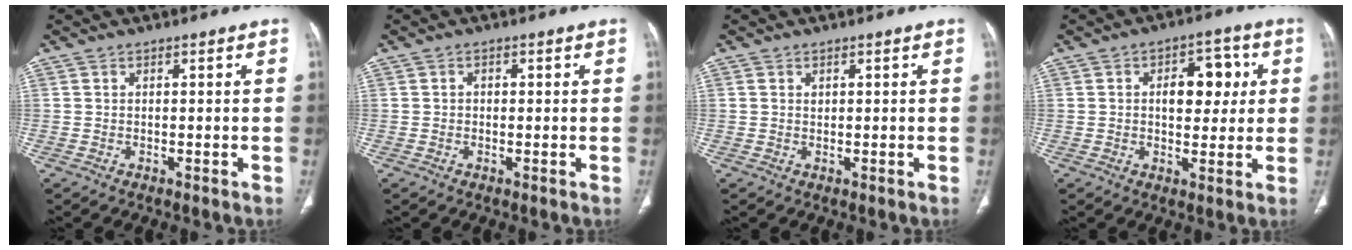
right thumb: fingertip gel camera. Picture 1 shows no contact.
{"total": 0.6, "force": [0.1, 0.6, 0.3], "torque": [-0.001, 0.001, 0.000]}
{"total": 0.7, "force": [0.4, 0.4, 0.4], "torque": [-0.004, 0.000, 0.007]}
{"total": 8.9, "force": [1.7, 5.3, 6.9], "torque": [-0.062, 0.010, 0.026]}